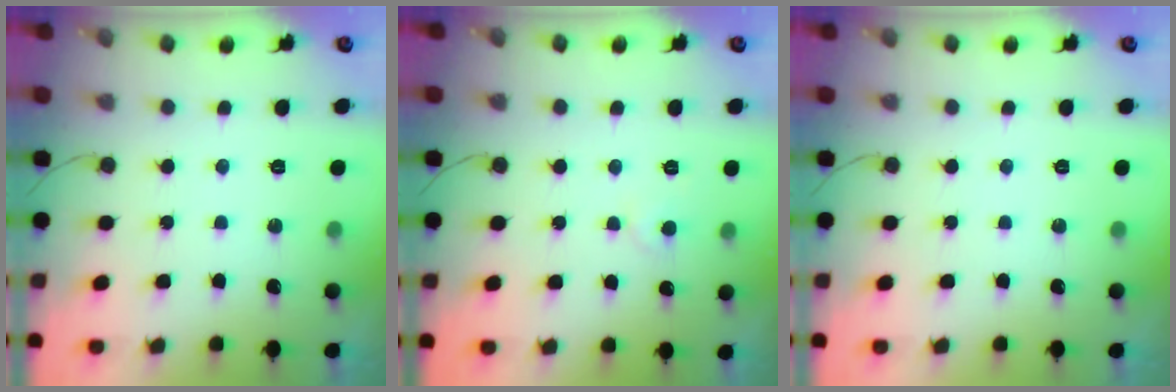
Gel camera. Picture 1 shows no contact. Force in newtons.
{"total": 3.7, "press": 3.7, "slide": 0.4}
{"total": 0.0}